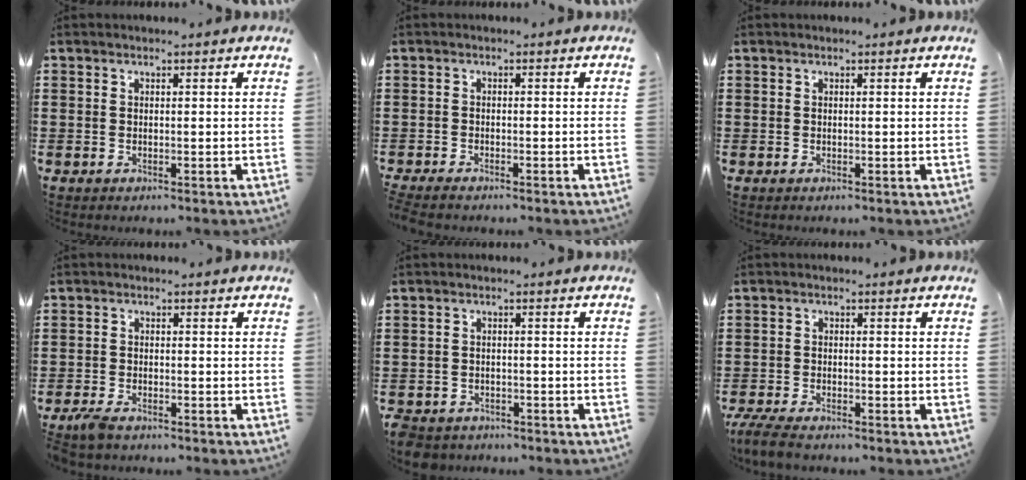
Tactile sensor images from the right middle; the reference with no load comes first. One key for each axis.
{"total": 1.0, "fx": -0.9, "fy": 0.1, "fz": 0.2, "tx": -0.008, "ty": -0.001, "tz": -0.019}
{"total": 0.0}
{"total": 2.4, "fx": -1.9, "fy": 0.6, "fz": 1.2, "tx": -0.037, "ty": -0.001, "tz": -0.042}
{"total": 2.3, "fx": -2.2, "fy": 0.7, "fz": -0.1, "tx": -0.014, "ty": -0.002, "tz": -0.052}
{"total": 3.4, "fx": -3.1, "fy": 0.4, "fz": 1.3, "tx": -0.043, "ty": -0.008, "tz": -0.068}